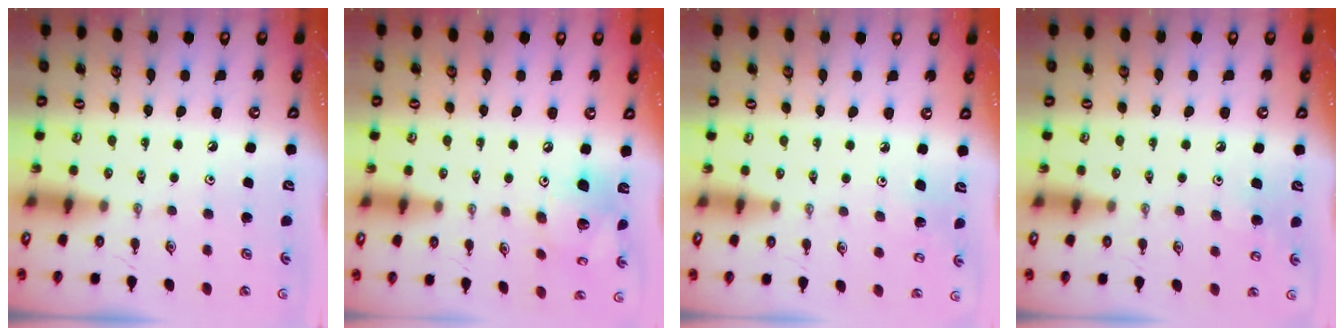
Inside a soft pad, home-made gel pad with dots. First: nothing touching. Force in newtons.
{"total": 15.6, "press": 15.4, "slide": 2.8}
{"total": 4.0, "press": 3.9, "slide": 0.9}
{"total": 6.9, "press": 6.8, "slide": 0.6}